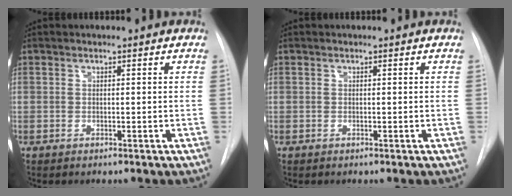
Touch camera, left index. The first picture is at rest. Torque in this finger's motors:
{"motor_torque": [0.00, 0.00, 0.00, 0.00]}